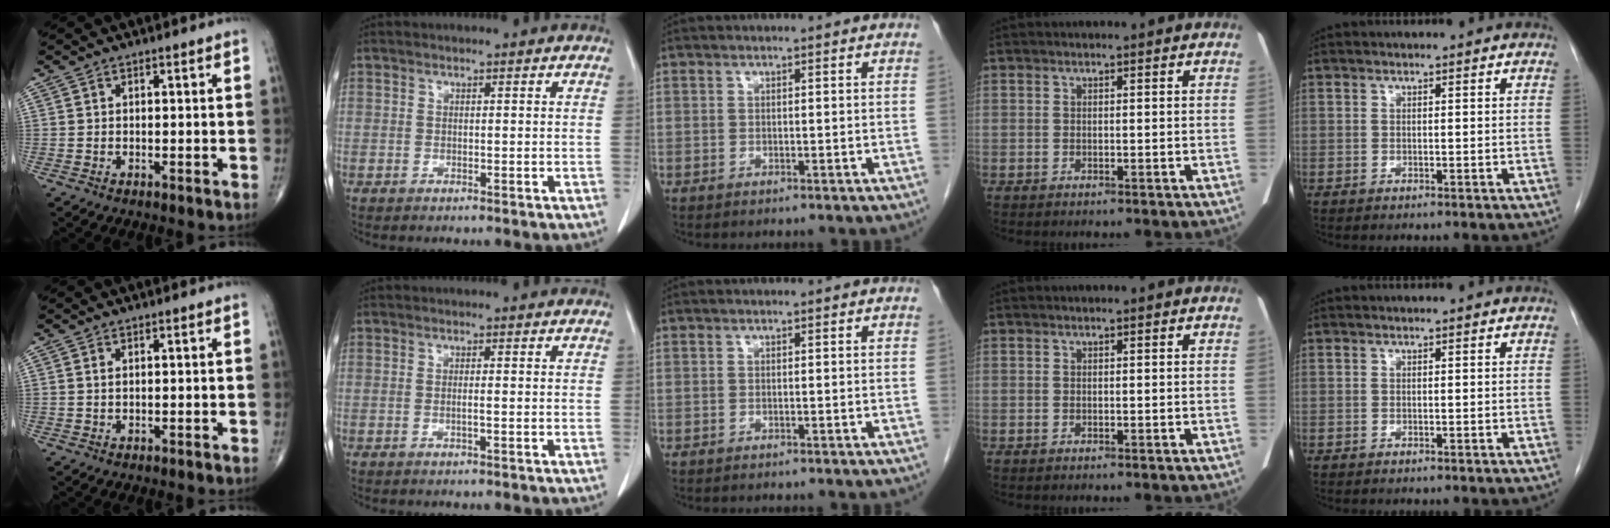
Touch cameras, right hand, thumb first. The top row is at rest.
{"thumb": {"total": 2.5, "force": [0.6, 1.6, 1.8], "torque": [-0.034, -0.001, 0.010]}, "index": {"total": 1.9, "force": [-0.5, -0.5, 1.8], "torque": [-0.036, -0.002, -0.011]}}